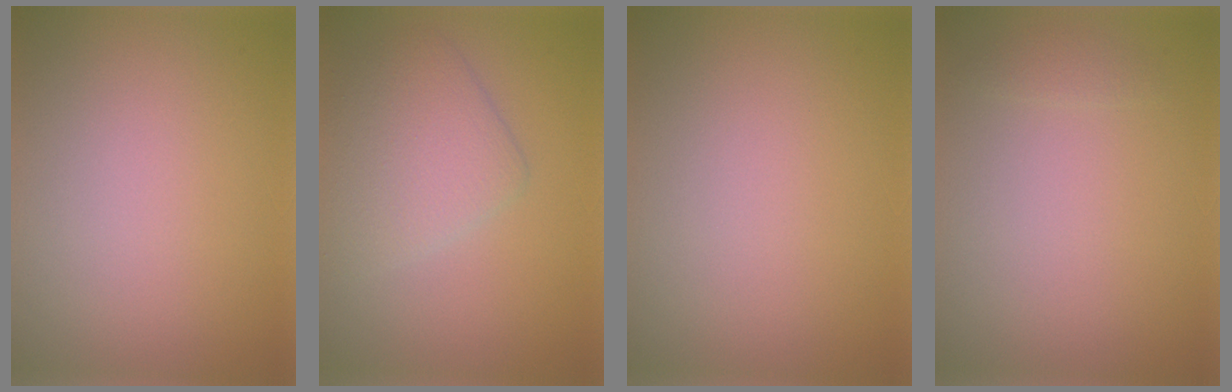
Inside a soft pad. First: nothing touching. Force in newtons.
{"total": 4.3, "press": 4.3, "slide": 0.2}
{"total": 0.0}
{"total": 0.7, "press": 0.7, "slide": 0.0}